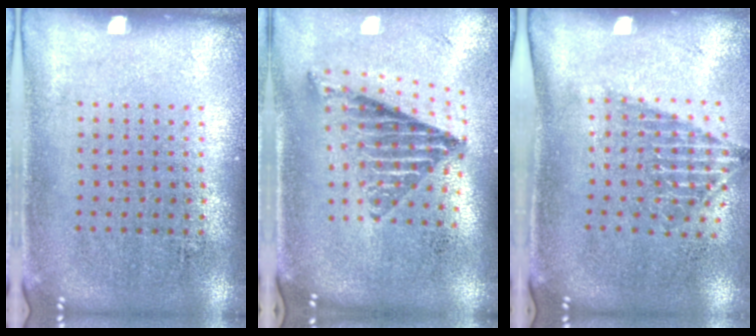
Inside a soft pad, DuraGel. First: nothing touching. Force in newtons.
{"total": 1.5, "press": 1.3, "slide": 0.9}
{"total": 1.5, "press": 1.1, "slide": 1.0}